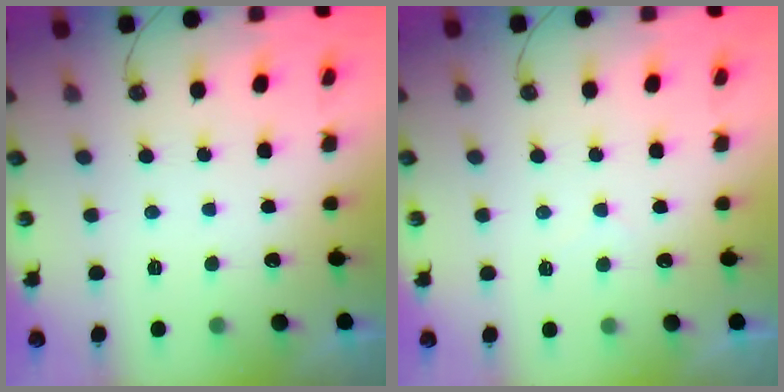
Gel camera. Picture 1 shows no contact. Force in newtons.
{"total": 4.6, "press": 4.6, "slide": 0.5}